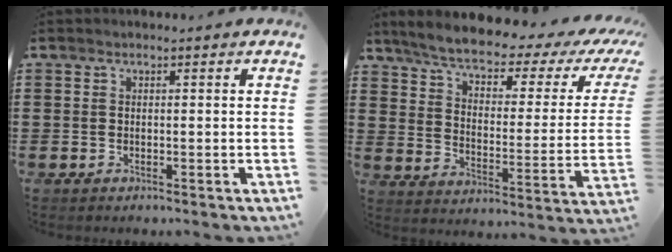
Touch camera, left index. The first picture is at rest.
{"total": 5.2, "force": [3.8, 1.0, 3.4], "torque": [-0.086, -0.026, 0.058]}